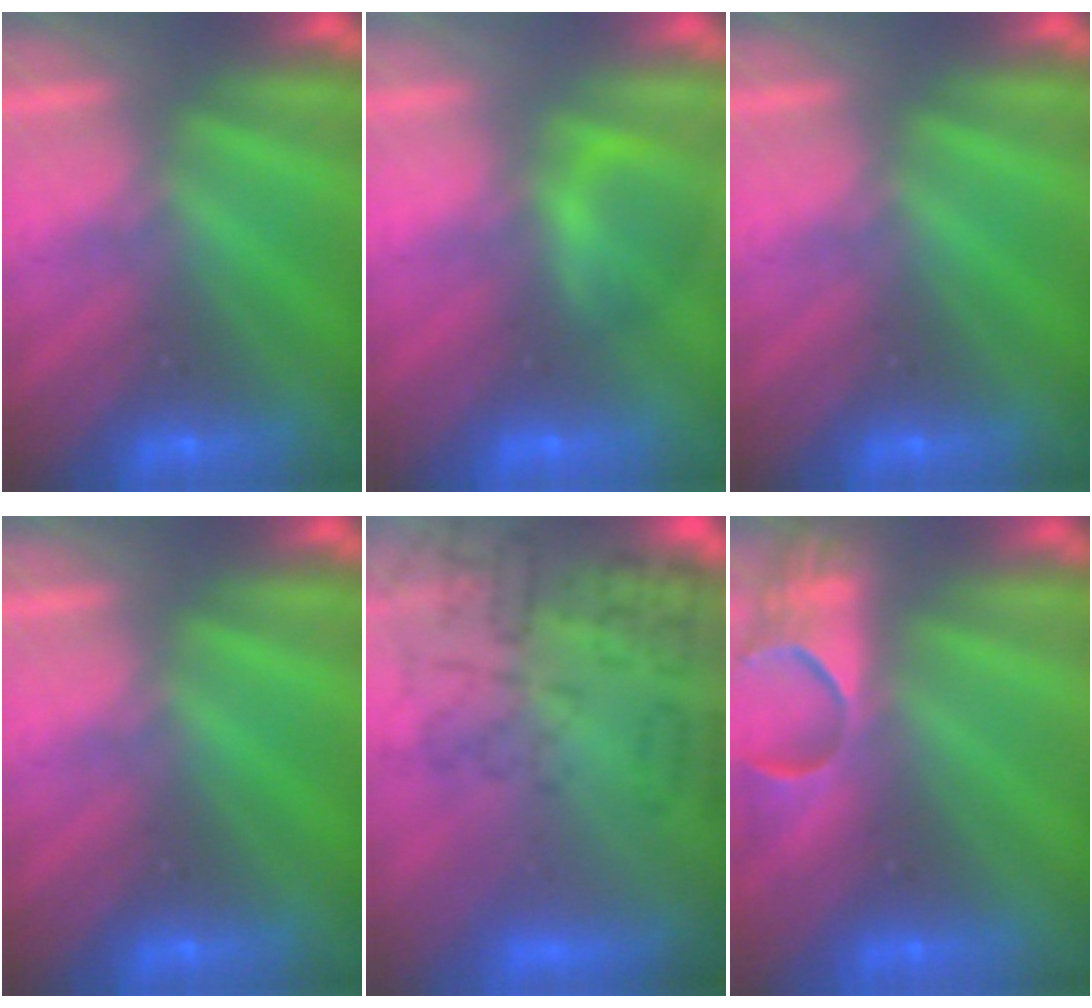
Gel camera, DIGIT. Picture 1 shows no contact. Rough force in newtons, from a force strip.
{"total": 2.2}
{"total": 0.0}
{"total": 0.0}
{"total": 9.3}
{"total": 4.8}